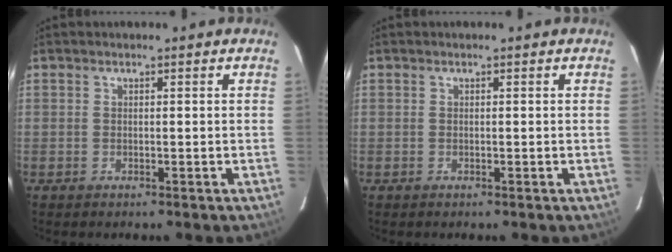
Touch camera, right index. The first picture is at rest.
{"total": 0.0}